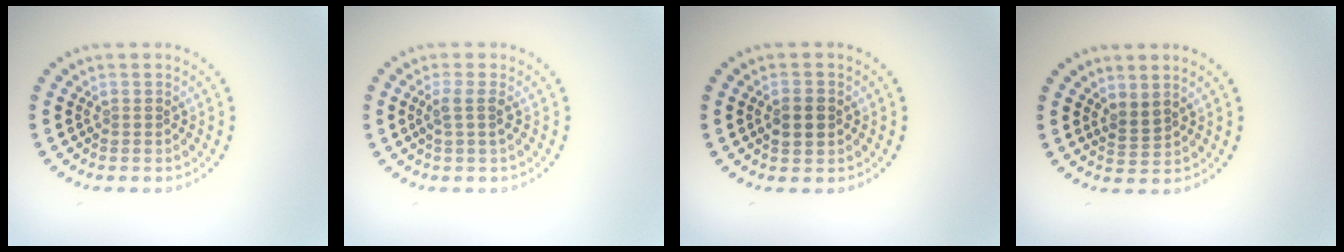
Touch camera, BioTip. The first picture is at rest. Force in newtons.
{"total": 1.4, "press": 1.2, "slide": 0.8}
{"total": 2.3, "press": 2.3, "slide": 0.2}
{"total": 1.7, "press": 1.3, "slide": 1.1}